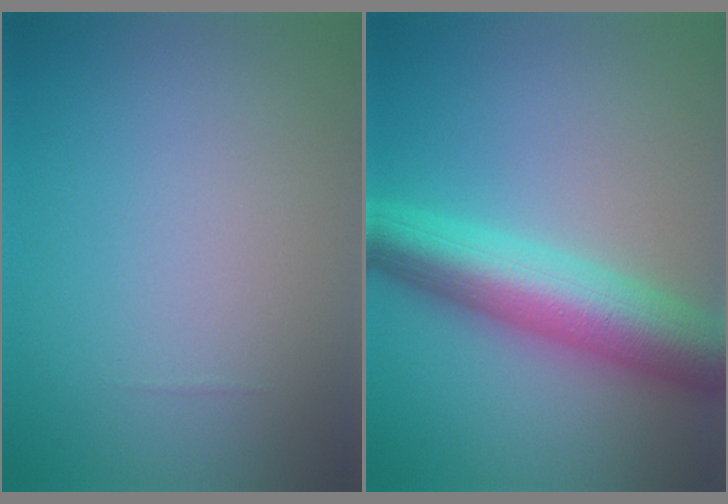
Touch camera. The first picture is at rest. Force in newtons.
{"total": 8.7, "press": 8.7, "slide": 0.1}